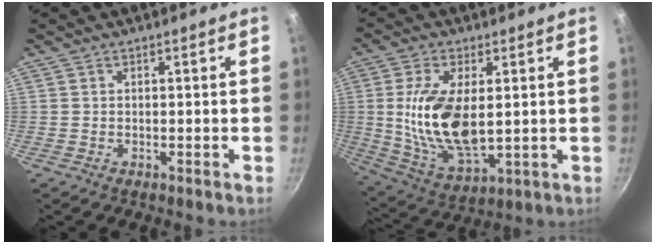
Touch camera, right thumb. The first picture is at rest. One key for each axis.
{"total": 15.7, "fx": 1.3, "fy": 7.7, "fz": 13.6, "tx": -0.253, "ty": -0.012, "tz": 0.033}